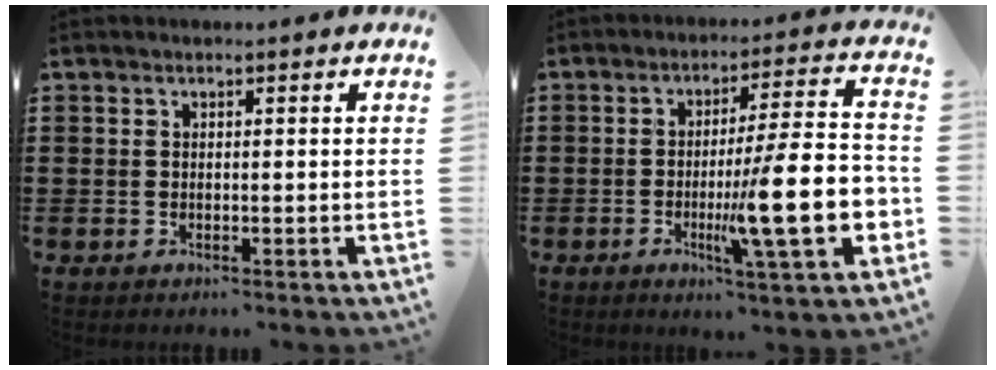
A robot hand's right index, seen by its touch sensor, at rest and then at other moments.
{"total": 16.4, "force": [-3.7, 2.5, 15.7], "torque": [-0.243, -0.015, -0.060]}